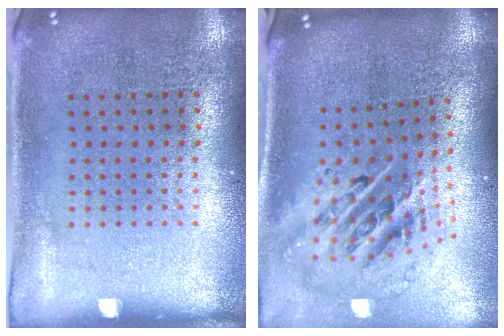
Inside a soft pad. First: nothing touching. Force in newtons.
{"total": 2.6, "press": 1.8, "slide": 1.9}